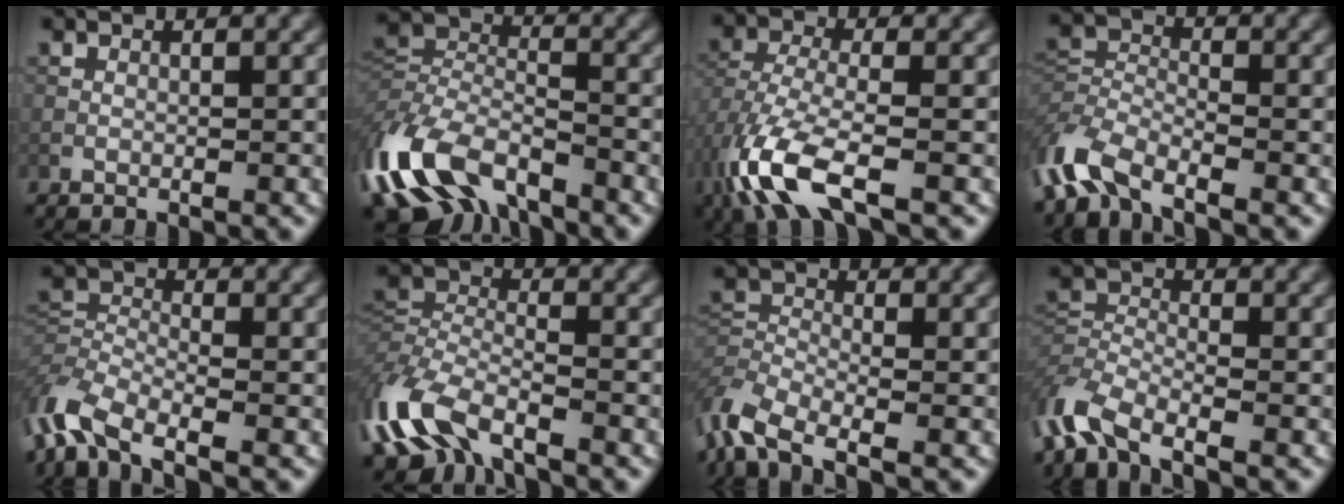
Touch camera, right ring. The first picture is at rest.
{"total": 11.9, "force": [-6.9, 6.5, 7.2], "torque": [-0.152, -0.010, -0.139]}
{"total": 7.6, "force": [-4.0, 3.2, 5.6], "torque": [-0.136, -0.010, -0.089]}
{"total": 5.6, "force": [-4.0, 2.5, 2.9], "torque": [-0.063, -0.005, -0.094]}
{"total": 6.3, "force": [-4.3, 2.8, 3.6], "torque": [-0.076, -0.005, -0.098]}
{"total": 8.4, "force": [-5.2, 4.1, 5.1], "torque": [-0.114, -0.009, -0.112]}
{"total": 5.6, "force": [-3.8, 2.6, 3.2], "torque": [-0.071, -0.006, -0.088]}
{"total": 5.6, "force": [-4.0, 2.5, 3.1], "torque": [-0.066, -0.006, -0.093]}